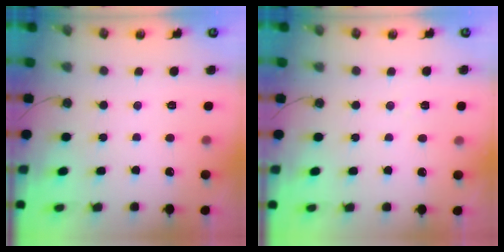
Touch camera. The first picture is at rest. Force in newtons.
{"total": 5.1, "press": 2.7, "slide": 4.3}